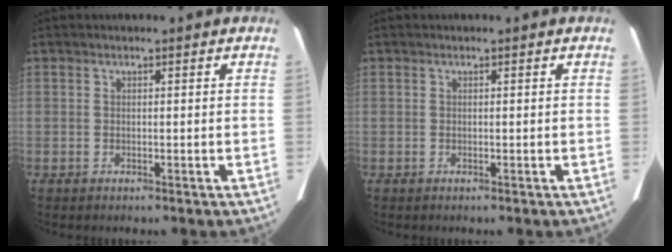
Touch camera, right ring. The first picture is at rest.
{"total": 0.0}